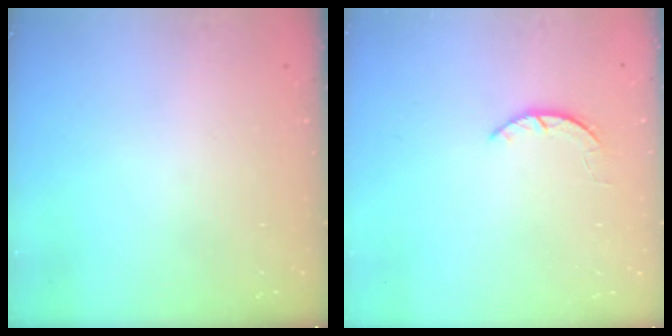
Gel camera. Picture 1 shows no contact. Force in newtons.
{"total": 1.6, "press": 1.6, "slide": 0.3}